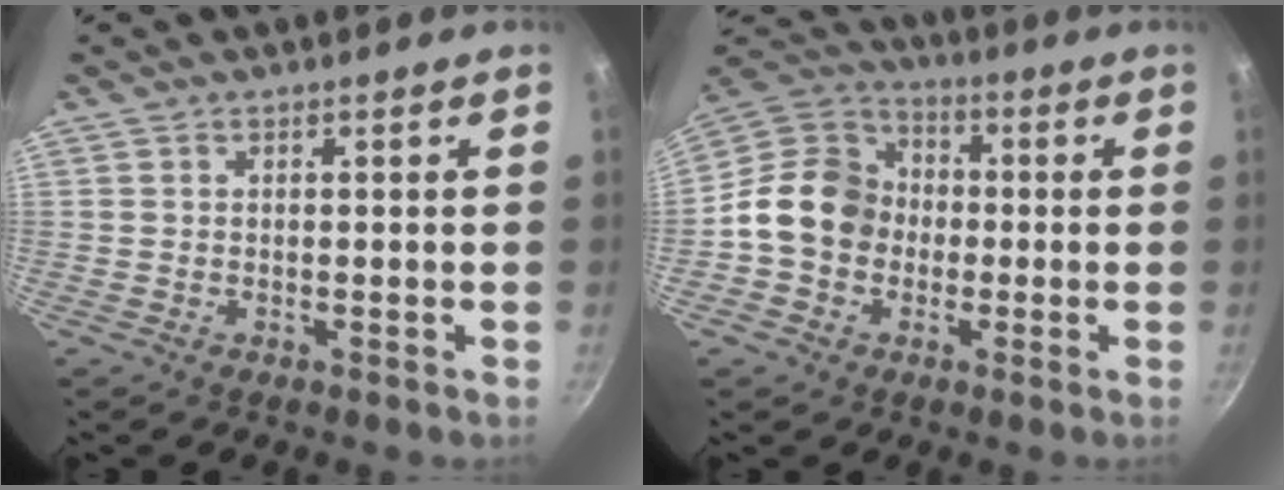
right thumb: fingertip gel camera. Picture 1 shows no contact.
{"total": 13.6, "force": [-1.6, 11.4, 7.1], "torque": [-0.086, 0.037, -0.048]}